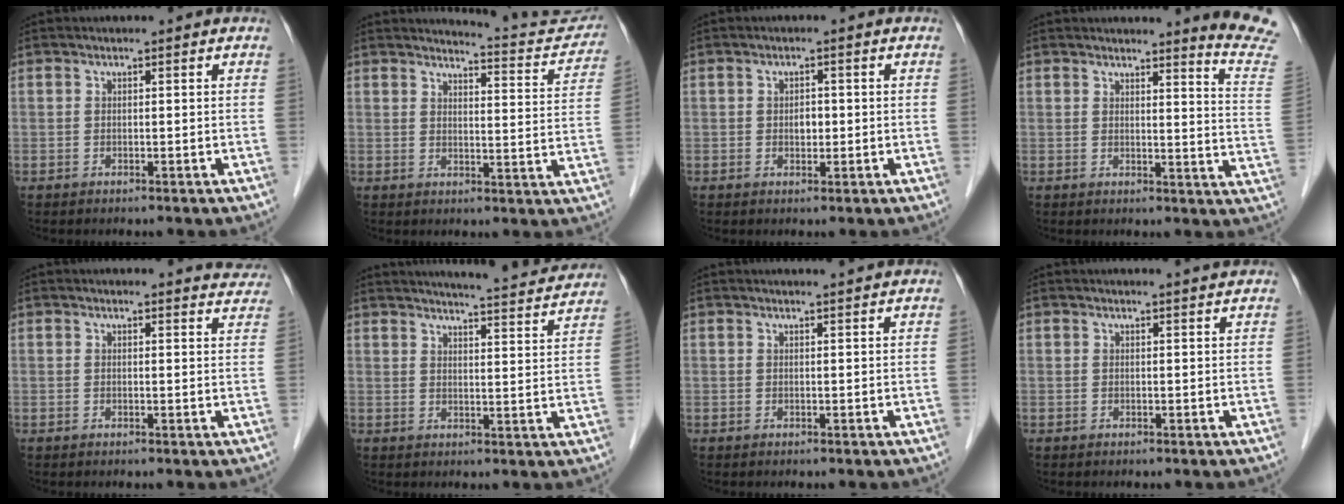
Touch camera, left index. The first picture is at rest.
{"total": 10.4, "force": [10.4, 0.7, 0.9], "torque": [-0.004, -0.040, 0.109]}
{"total": 1.7, "force": [-0.1, 1.1, 1.3], "torque": [-0.019, 0.002, 0.000]}
{"total": 9.2, "force": [8.9, -1.6, 1.8], "torque": [-0.018, -0.099, 0.079]}
{"total": 5.0, "force": [5.0, 0.7, 0.2], "torque": [0.007, -0.019, 0.028]}
{"total": 13.6, "force": [12.9, 0.3, 4.1], "torque": [-0.061, -0.019, 0.153]}
{"total": 2.8, "force": [2.7, -0.5, 0.9], "torque": [-0.012, 0.007, 0.034]}
{"total": 2.4, "force": [2.2, -0.6, 0.6], "torque": [-0.013, -0.001, 0.025]}